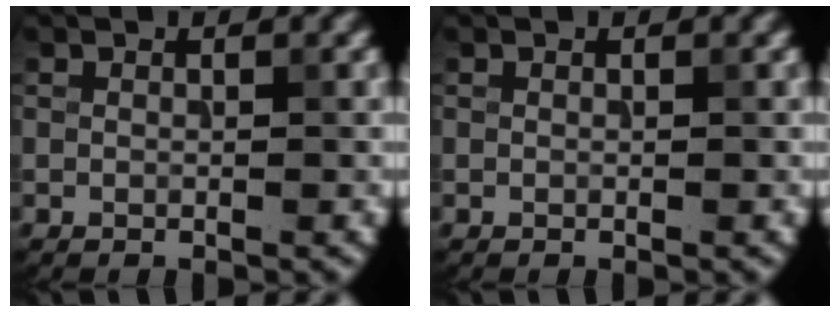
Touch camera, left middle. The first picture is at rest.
{"total": 0.0}